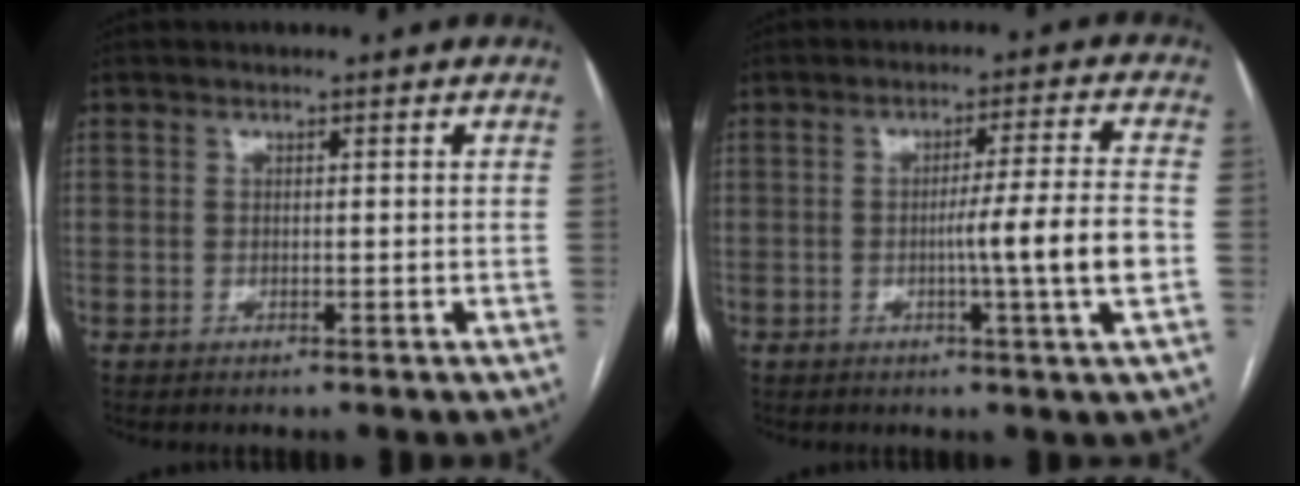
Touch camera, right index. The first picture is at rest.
{"total": 8.6, "force": [-1.8, -1.6, 8.2], "torque": [-0.124, -0.006, -0.028]}